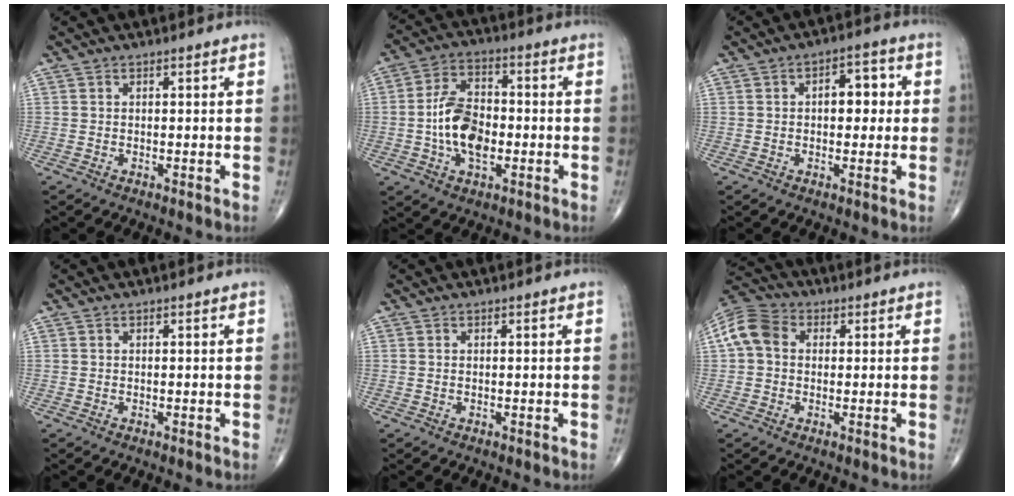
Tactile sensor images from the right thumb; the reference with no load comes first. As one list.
[{"total": 11.5, "force": [-1.6, 6.5, 9.3], "torque": [-0.158, 0.015, -0.033]}, {"total": 6.3, "force": [0.8, 3.5, 5.2], "torque": [-0.050, 0.016, 0.007]}, {"total": 0.0}, {"total": 0.0}, {"total": 8.0, "force": [1.0, 6.3, 4.9], "torque": [-0.098, 0.026, 0.008]}]